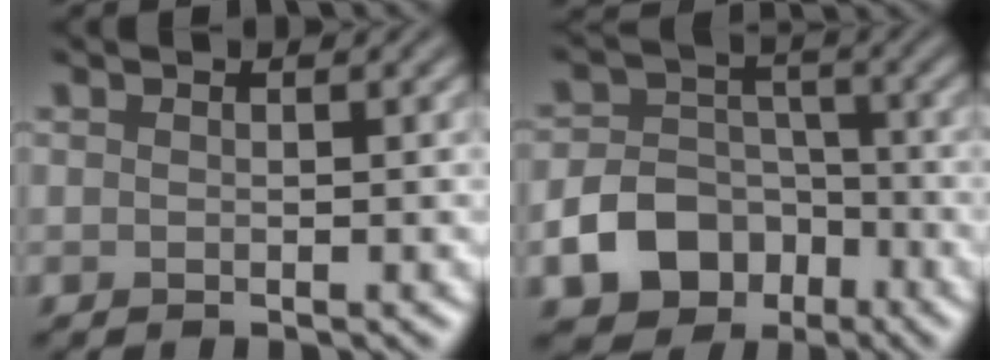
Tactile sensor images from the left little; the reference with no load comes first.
{"total": 7.3, "force": [-3.5, 5.6, 3.0], "torque": [-0.035, -0.008, -0.076]}